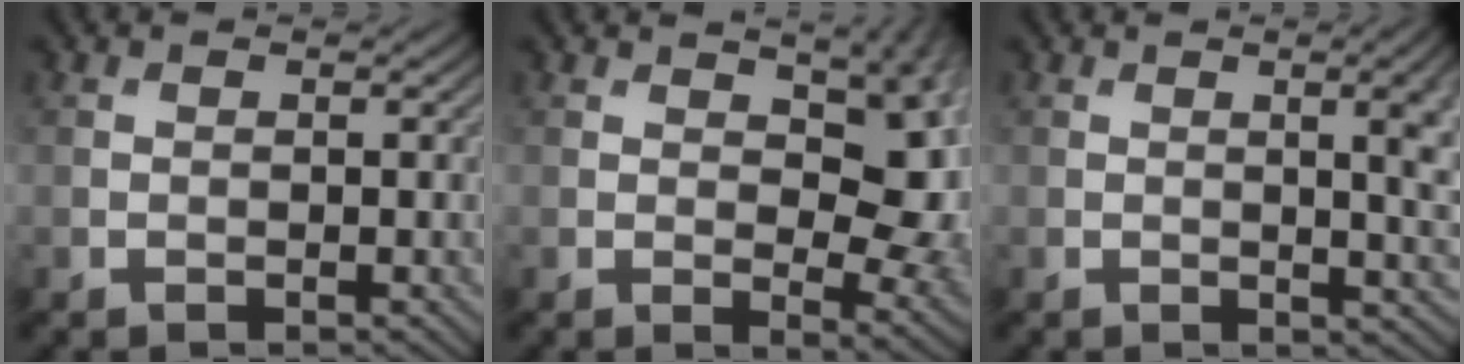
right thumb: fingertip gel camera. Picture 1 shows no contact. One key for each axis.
{"total": 9.9, "fx": 2.5, "fy": 5.3, "fz": 7.9, "tx": -0.106, "ty": -0.012, "tz": 0.046}
{"total": 6.3, "fx": 1.0, "fy": 2.0, "fz": 5.9, "tx": -0.065, "ty": 0.004, "tz": 0.016}